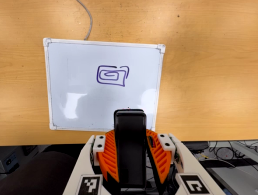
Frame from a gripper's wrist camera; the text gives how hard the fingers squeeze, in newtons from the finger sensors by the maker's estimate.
{"total": 8.1, "left": 6.2, "right": 10.0}